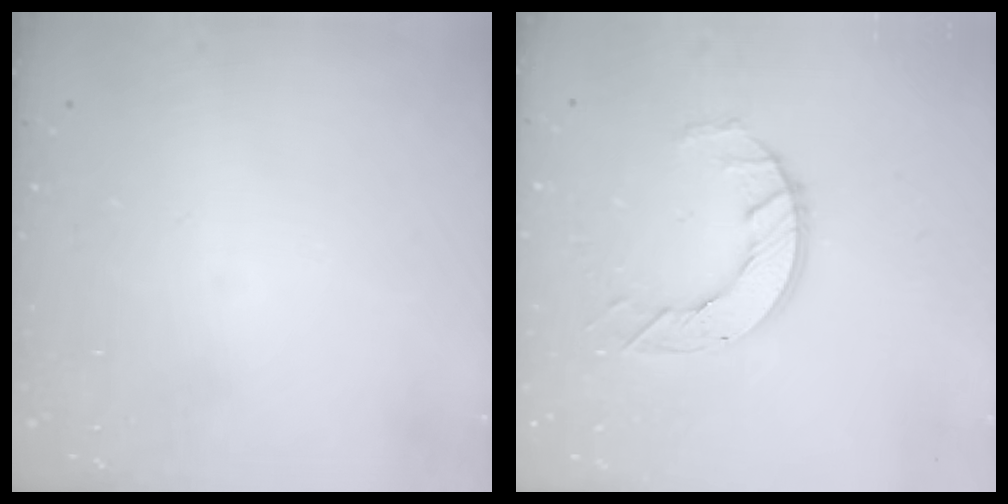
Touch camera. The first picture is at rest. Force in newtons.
{"total": 7.4, "press": 7.4, "slide": 0.5}